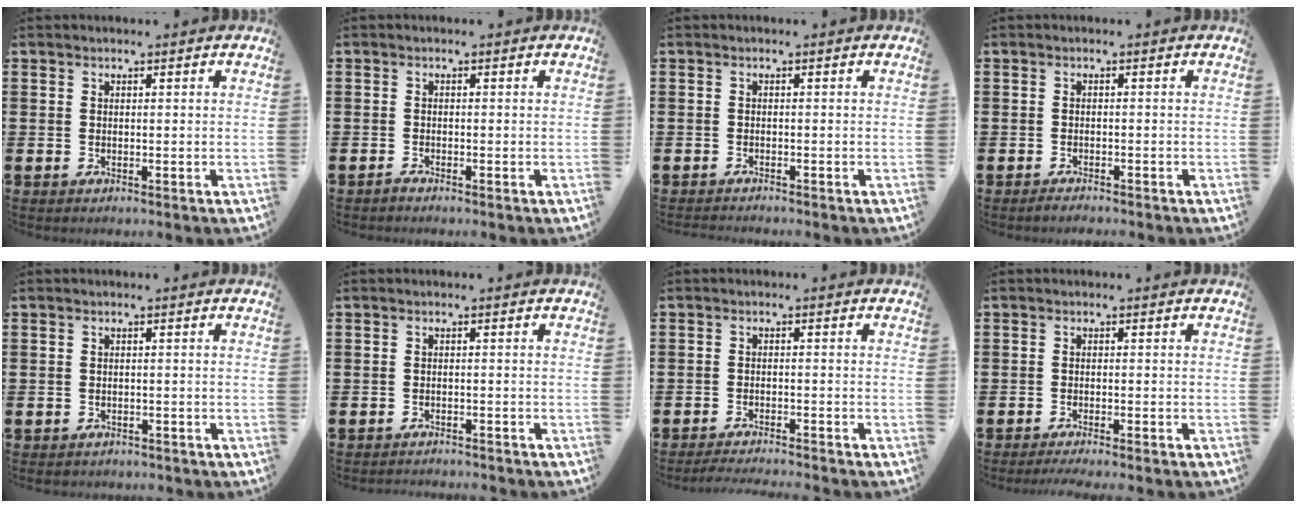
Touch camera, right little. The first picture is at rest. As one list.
[{"total": 0.6, "force": [-0.6, 0.0, 0.1], "torque": [-0.003, -0.004, -0.012]}, {"total": 0.7, "force": [-0.7, -0.1, 0.0], "torque": [-0.001, -0.003, -0.013]}, {"total": 0.9, "force": [-0.9, 0.1, 0.2], "torque": [-0.007, -0.002, -0.018]}, {"total": 0.6, "force": [-0.5, 0.3, 0.0], "torque": [-0.002, 0.001, -0.012]}, {"total": 1.1, "force": [-1.1, -0.1, -0.1], "torque": [0.000, 0.002, -0.024]}, {"total": 1.8, "force": [-1.8, -0.2, 0.4], "torque": [-0.006, 0.004, -0.035]}, {"total": 1.2, "force": [-1.1, -0.2, 0.4], "torque": [-0.005, -0.001, -0.021]}]